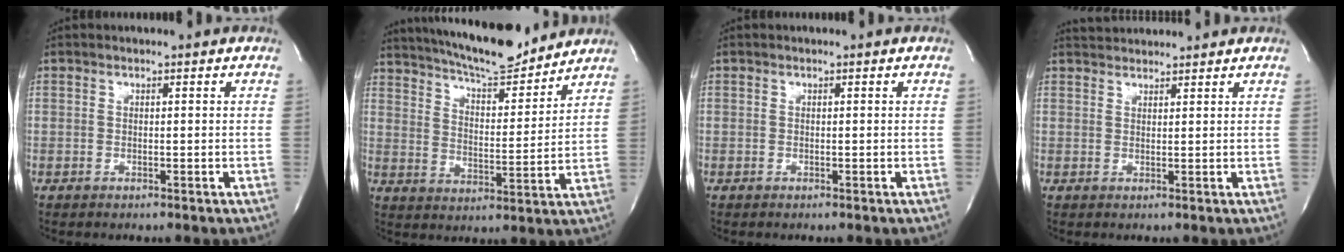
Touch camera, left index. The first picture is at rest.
{"total": 16.2, "force": [14.5, 2.5, 6.7], "torque": [-0.114, -0.002, 0.225]}
{"total": 0.0}
{"total": 3.8, "force": [3.8, 0.3, 0.3], "torque": [-0.011, 0.028, 0.065]}